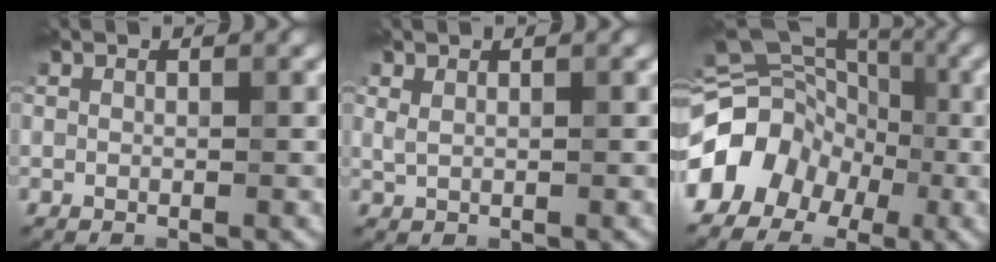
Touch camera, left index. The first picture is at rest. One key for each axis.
{"total": 0.7, "fx": 0.4, "fy": 0.3, "fz": 0.5, "tx": -0.014, "ty": -0.001, "tz": 0.013}
{"total": 11.8, "fx": -4.5, "fy": 9.9, "fz": 4.5, "tx": -0.085, "ty": -0.008, "tz": -0.100}